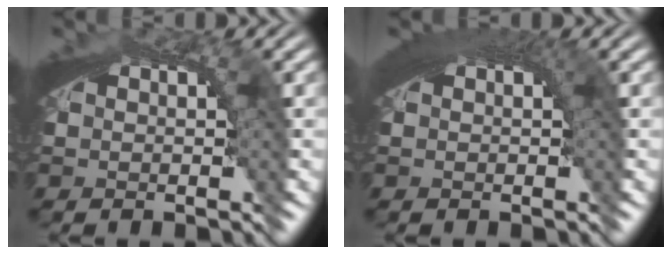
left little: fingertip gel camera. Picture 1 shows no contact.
{"total": 2.9, "force": [1.3, 0.9, 2.5], "torque": [-0.025, 0.014, 0.013]}